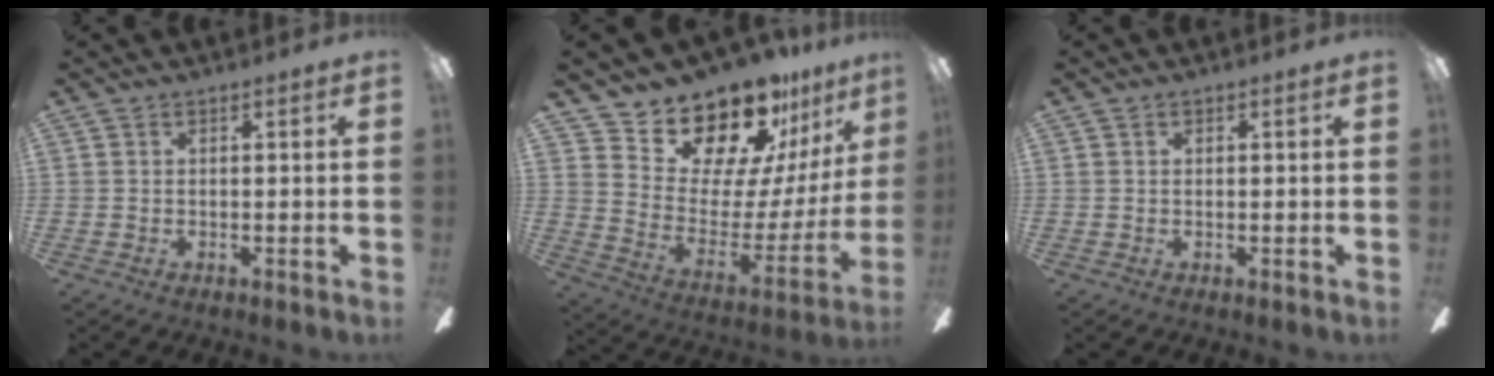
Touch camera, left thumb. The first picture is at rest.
{"total": 19.9, "force": [17.7, 7.1, 5.7], "torque": [-0.099, -0.149, 0.313]}
{"total": 0.0}